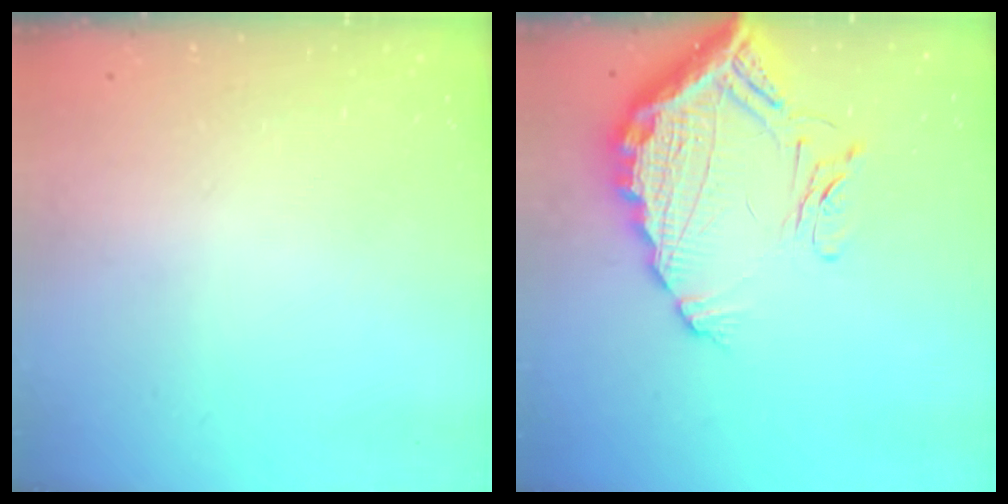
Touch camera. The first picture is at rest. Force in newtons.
{"total": 15.9, "press": 15.8, "slide": 1.4}